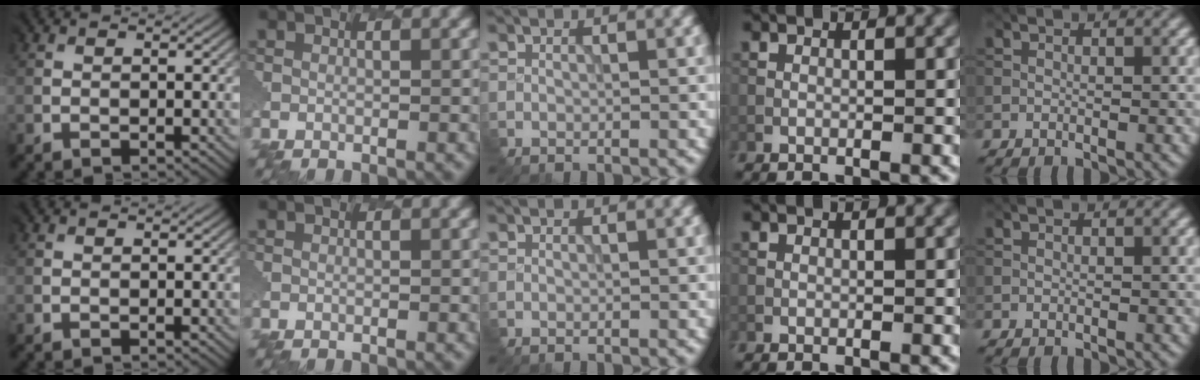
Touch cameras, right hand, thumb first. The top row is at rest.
{}